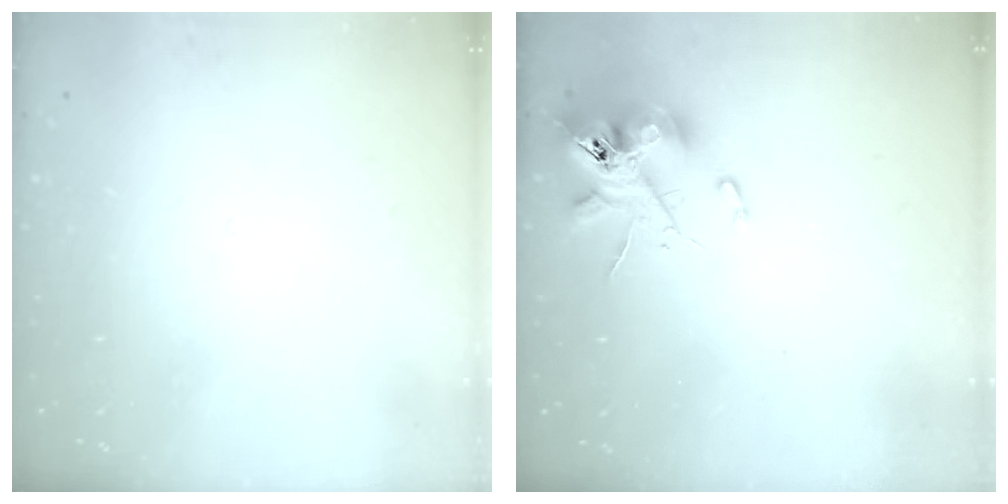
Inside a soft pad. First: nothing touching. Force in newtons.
{"total": 13.4, "press": 13.2, "slide": 1.8}